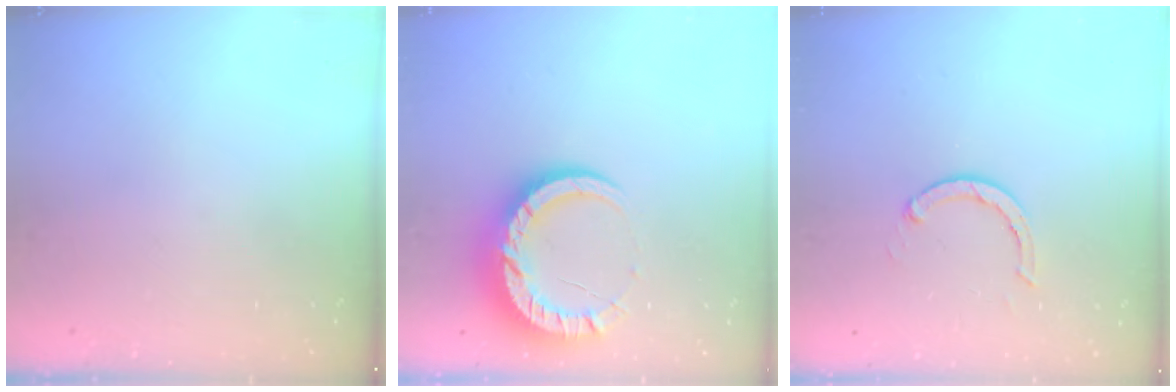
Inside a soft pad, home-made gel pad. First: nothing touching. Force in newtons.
{"total": 13.4, "press": 13.4, "slide": 1.1}
{"total": 2.9, "press": 2.8, "slide": 0.5}